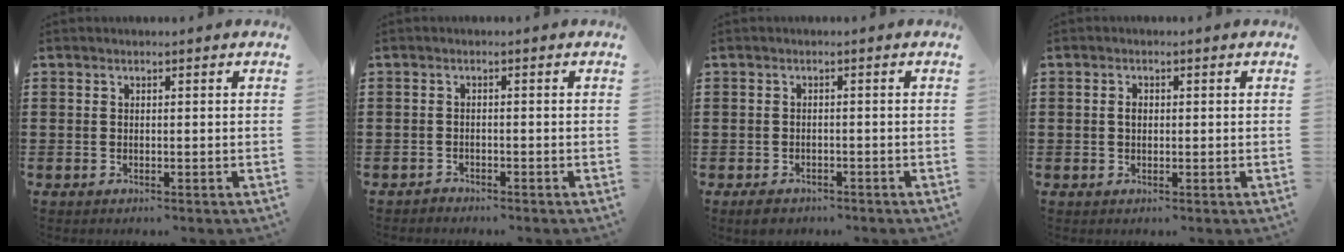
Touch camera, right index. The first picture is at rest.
{"total": 1.1, "force": [-1.1, 0.2, -0.1], "torque": [-0.003, 0.002, -0.025]}
{"total": 1.7, "force": [-1.5, 0.6, 0.2], "torque": [-0.008, 0.004, -0.033]}
{"total": 1.3, "force": [0.1, 0.9, 1.0], "torque": [-0.022, 0.005, 0.001]}